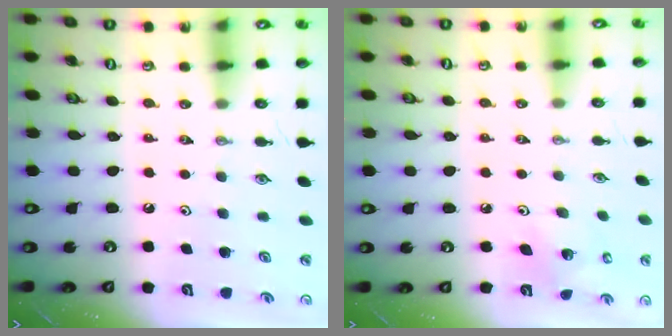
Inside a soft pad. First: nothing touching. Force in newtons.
{"total": 4.8, "press": 4.8, "slide": 0.2}